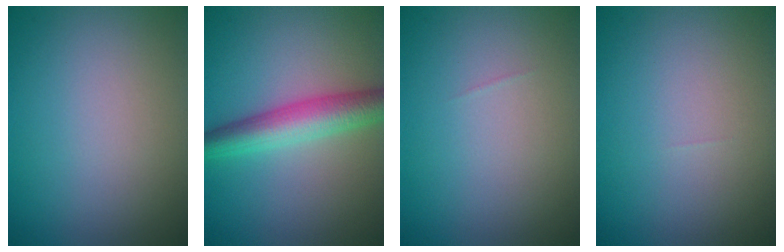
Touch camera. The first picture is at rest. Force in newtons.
{"total": 5.0, "press": 5.0, "slide": 0.0}
{"total": 0.0}
{"total": 0.0}